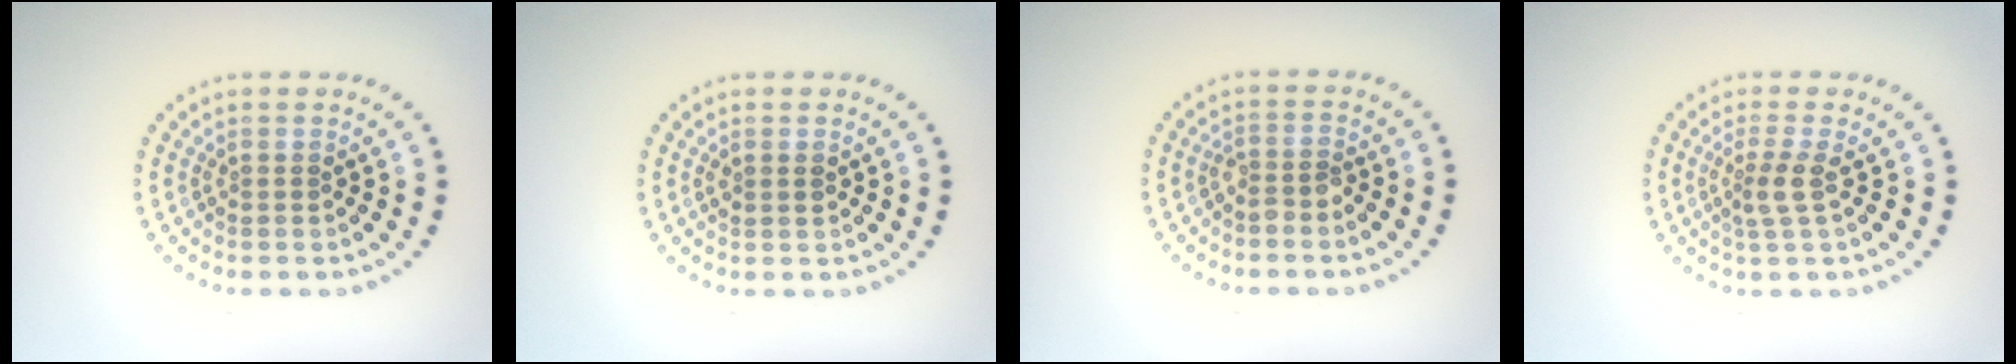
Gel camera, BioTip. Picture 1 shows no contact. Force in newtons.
{"total": 0.9, "press": 0.8, "slide": 0.3}
{"total": 1.5, "press": 1.2, "slide": 0.9}
{"total": 2.1, "press": 1.6, "slide": 1.3}